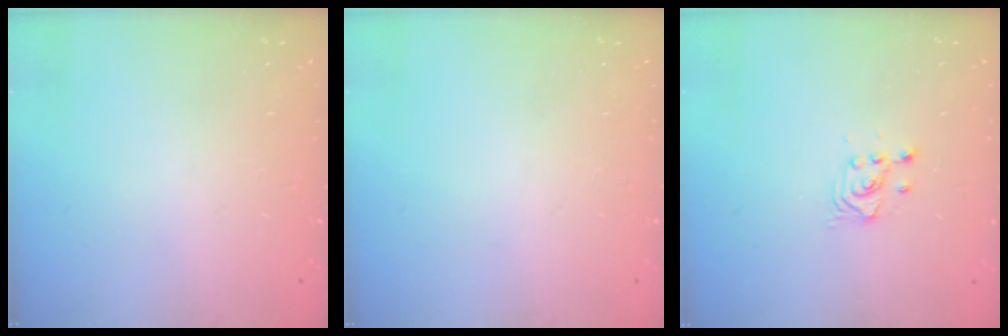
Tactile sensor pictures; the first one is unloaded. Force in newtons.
{"total": 0.0}
{"total": 2.7, "press": 2.7, "slide": 0.3}